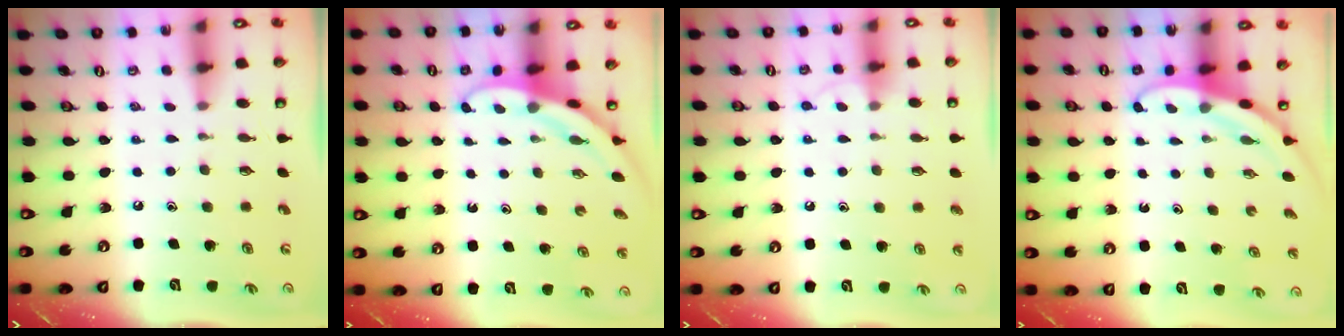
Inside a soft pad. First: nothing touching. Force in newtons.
{"total": 4.1, "press": 4.1, "slide": 0.2}
{"total": 4.7, "press": 4.7, "slide": 0.5}
{"total": 3.0, "press": 3.0, "slide": 0.1}